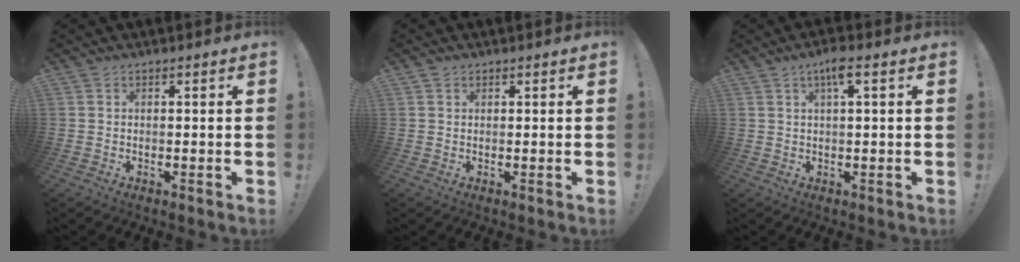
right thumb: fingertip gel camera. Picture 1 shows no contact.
{"total": 0.8, "force": [0.6, 0.5, 0.0], "torque": [0.004, -0.003, 0.011]}
{"total": 4.4, "force": [1.9, 0.5, 4.0], "torque": [-0.067, -0.002, 0.025]}